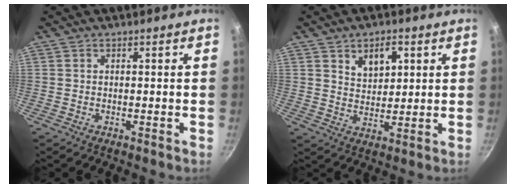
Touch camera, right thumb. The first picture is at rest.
{"total": 7.0, "force": [3.0, 4.5, 4.5], "torque": [-0.049, -0.015, 0.051]}